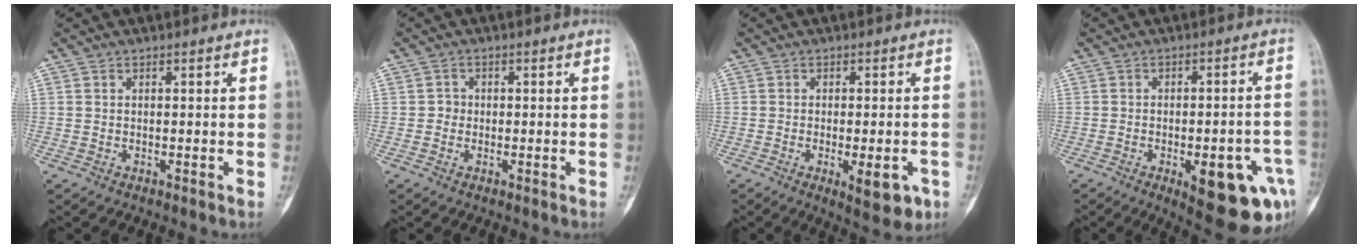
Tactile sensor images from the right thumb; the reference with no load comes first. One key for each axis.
{"total": 1.5, "fx": -0.2, "fy": 1.4, "fz": 0.4, "tx": 0.004, "ty": 0.007, "tz": -0.008}
{"total": 7.6, "fx": -2.7, "fy": 2.8, "fz": 6.5, "tx": -0.075, "ty": -0.002, "tz": -0.028}
{"total": 15.5, "fx": -5.9, "fy": 5.4, "fz": 13.2, "tx": -0.117, "ty": 0.024, "tz": -0.058}